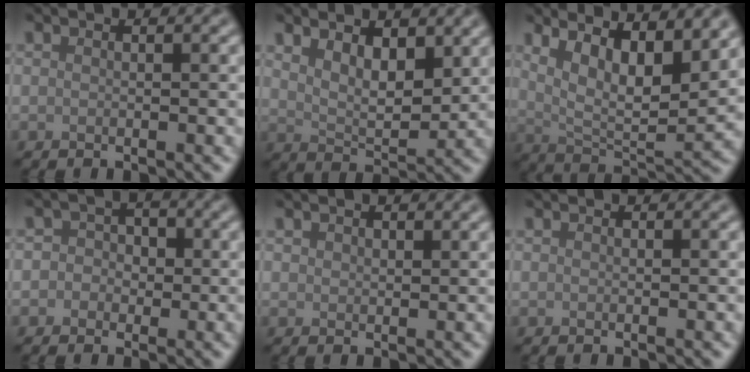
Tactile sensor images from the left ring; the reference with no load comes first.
{"total": 4.3, "force": [2.3, 2.1, 3.0], "torque": [-0.057, -0.008, 0.039]}
{"total": 9.5, "force": [4.3, 3.3, 7.8], "torque": [-0.125, -0.001, 0.071]}
{"total": 2.7, "force": [-0.1, 2.5, 0.8], "torque": [0.019, 0.008, -0.028]}
{"total": 0.9, "force": [0.7, 0.5, 0.2], "torque": [-0.005, -0.001, 0.014]}
{"total": 0.0}